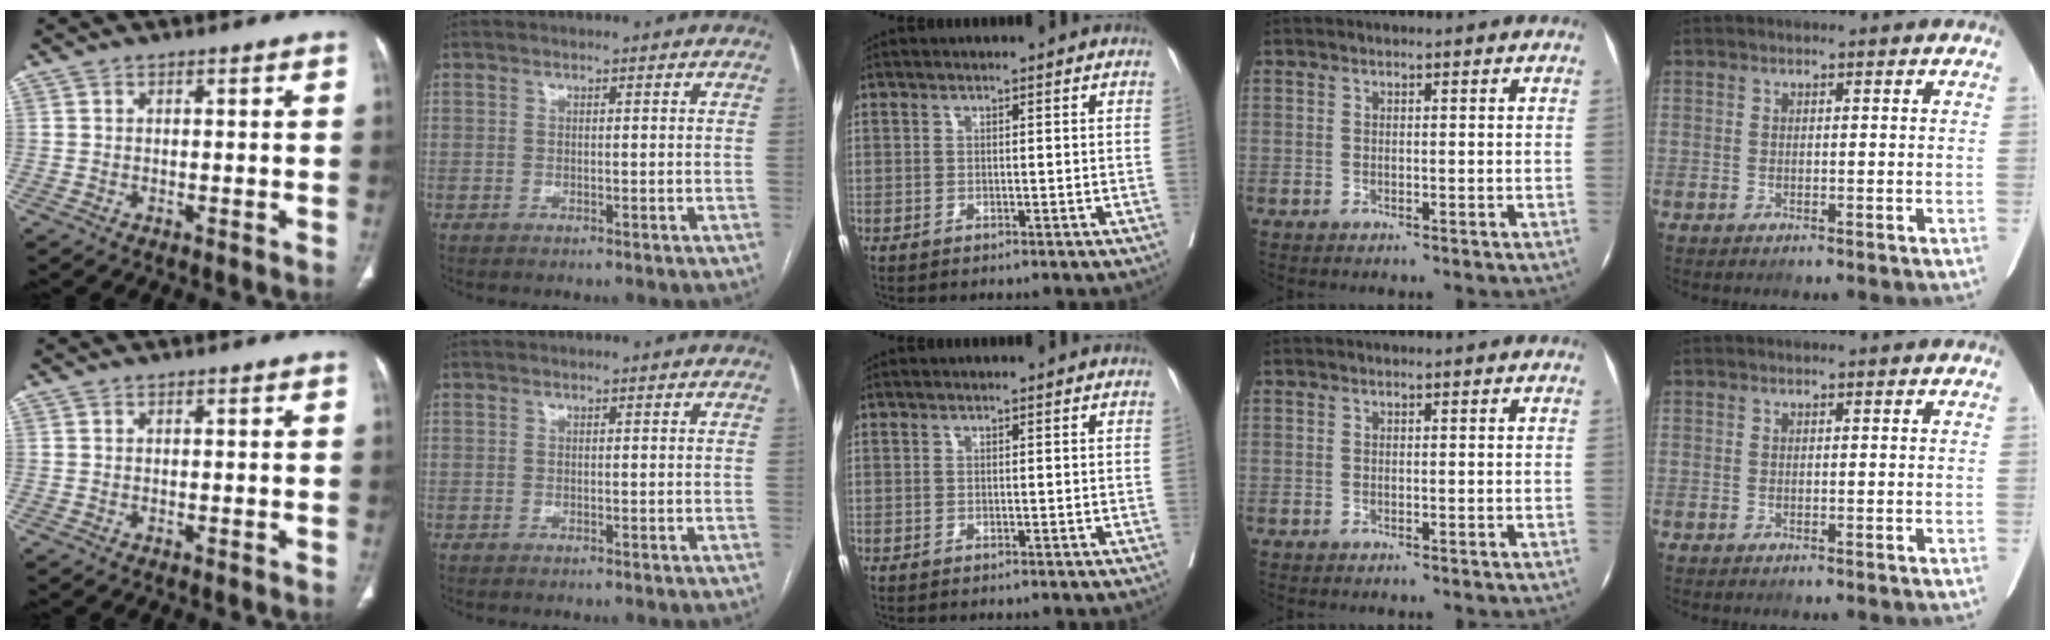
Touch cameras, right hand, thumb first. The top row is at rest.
{}